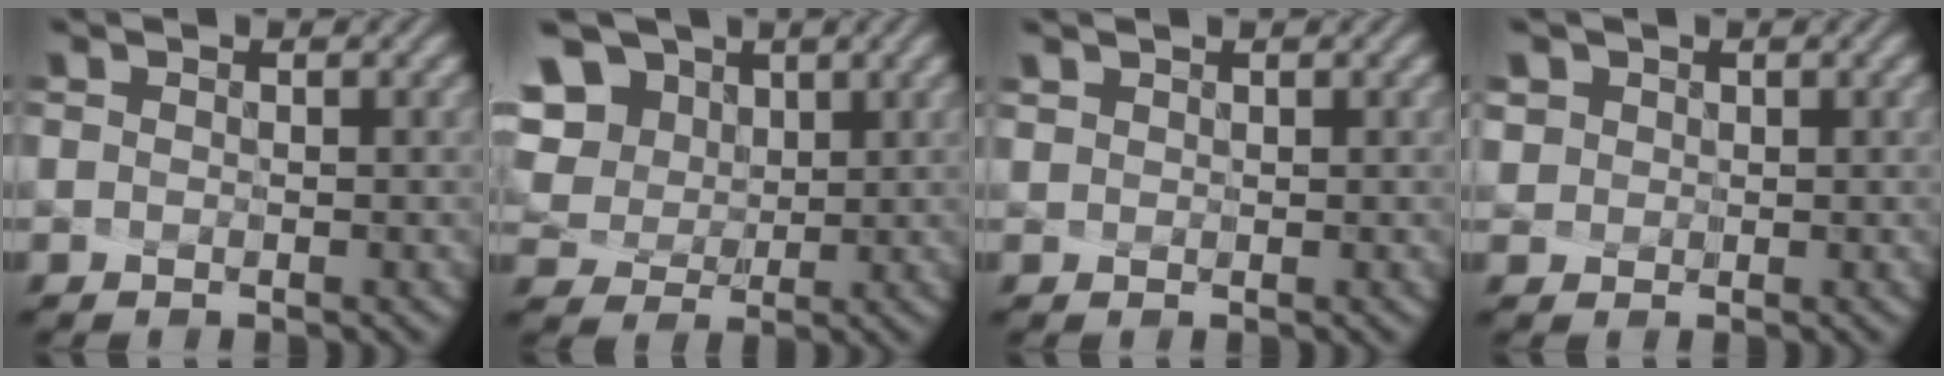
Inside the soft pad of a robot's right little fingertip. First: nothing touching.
{"total": 8.9, "force": [4.1, 6.7, 4.2], "torque": [-0.112, 0.015, 0.088]}
{"total": 1.1, "force": [1.0, 0.5, 0.3], "torque": [-0.020, 0.001, 0.028]}
{"total": 2.5, "force": [1.4, 2.0, 0.7], "torque": [-0.020, 0.004, 0.030]}